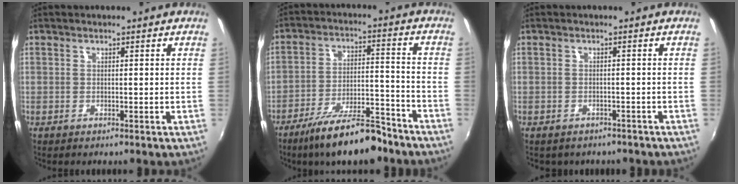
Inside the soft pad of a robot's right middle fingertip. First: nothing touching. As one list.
[{"total": 14.6, "force": [-11.6, 3.6, 8.1], "torque": [-0.152, -0.004, -0.183]}, {"total": 3.8, "force": [-3.0, 2.1, 1.2], "torque": [-0.028, -0.014, -0.036]}]